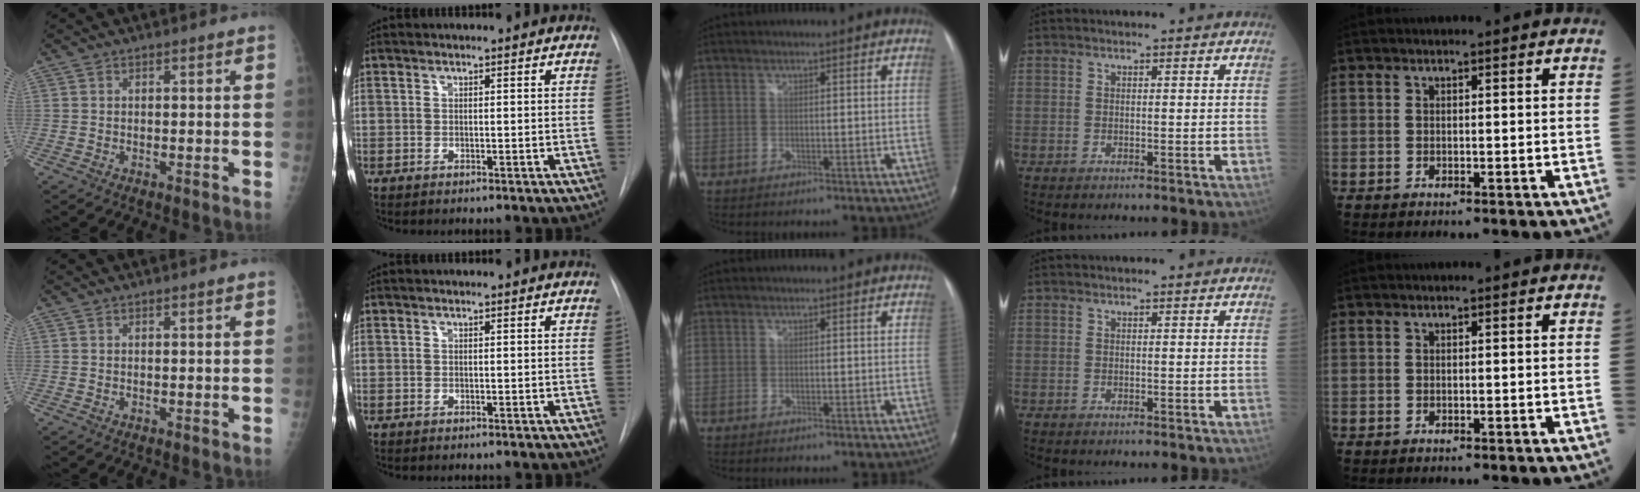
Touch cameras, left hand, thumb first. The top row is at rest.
{}